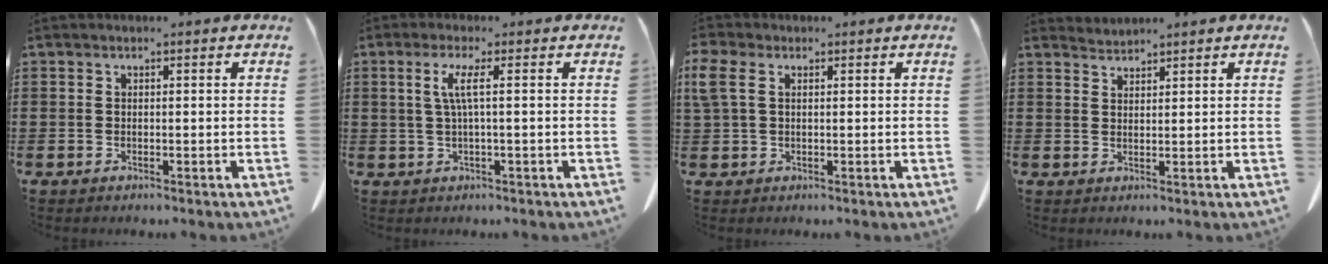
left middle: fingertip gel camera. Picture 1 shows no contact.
{"total": 3.4, "force": [0.5, -0.3, 3.4], "torque": [-0.069, -0.003, 0.005]}
{"total": 3.1, "force": [1.0, 1.8, 2.2], "torque": [-0.073, -0.003, 0.012]}
{"total": 1.5, "force": [1.5, -0.2, -0.3], "torque": [0.001, -0.001, 0.030]}